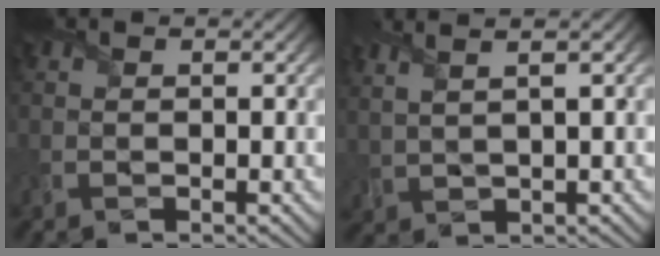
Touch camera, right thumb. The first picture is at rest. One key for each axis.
{"total": 4.7, "fx": 2.8, "fy": 0.7, "fz": 3.7, "tx": -0.064, "ty": 0.024, "tz": 0.032}